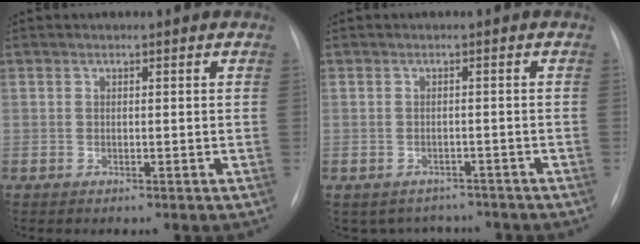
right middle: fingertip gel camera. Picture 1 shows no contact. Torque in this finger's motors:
{"motor_torque": [0.03, -0.12, -0.12, -0.01]}